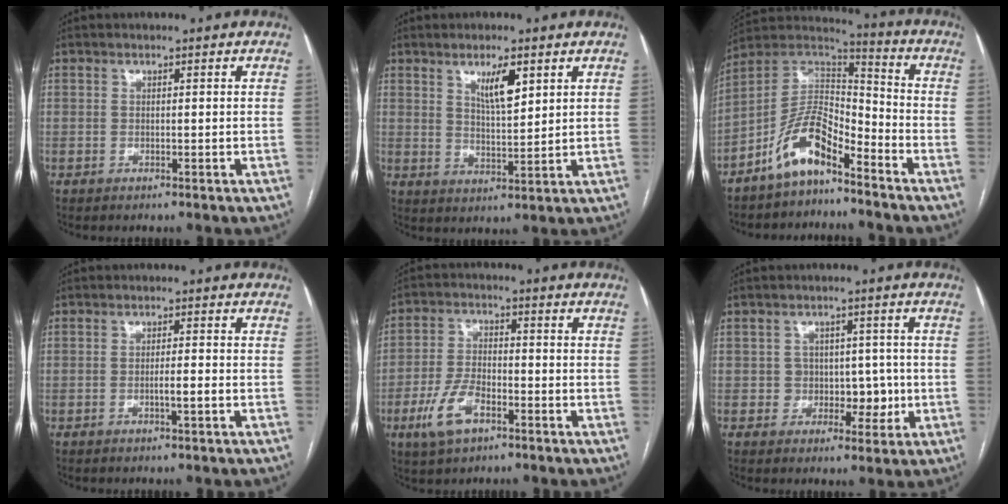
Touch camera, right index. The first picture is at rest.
{"total": 5.6, "force": [3.0, 1.3, 4.6], "torque": [-0.082, -0.005, 0.055]}
{"total": 10.4, "force": [-7.0, 3.5, 6.9], "torque": [-0.145, 0.028, -0.137]}
{"total": 2.2, "force": [-0.8, 0.0, 2.1], "torque": [-0.035, -0.001, -0.014]}
{"total": 8.0, "force": [-3.9, 3.7, 5.9], "torque": [-0.133, 0.002, -0.072]}
{"total": 4.8, "force": [-0.3, 4.6, 1.5], "torque": [0.002, 0.020, -0.003]}